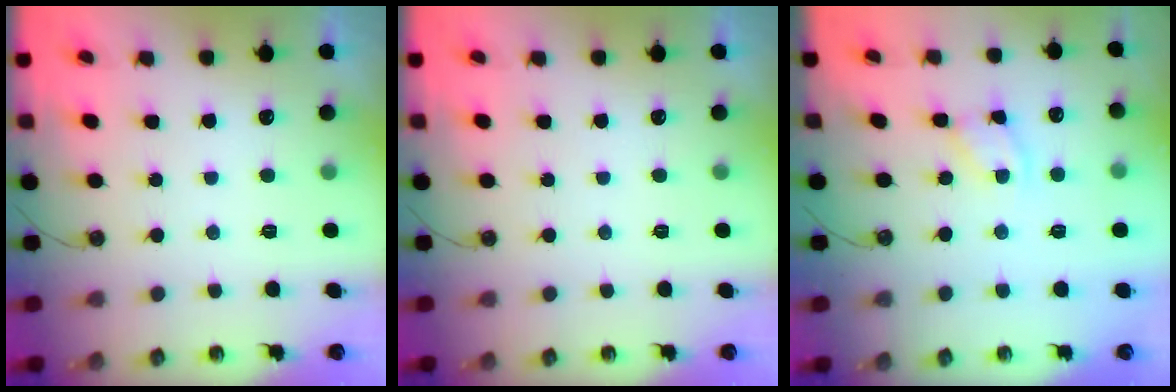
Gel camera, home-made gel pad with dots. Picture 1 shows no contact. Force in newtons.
{"total": 0.0}
{"total": 4.0, "press": 4.0, "slide": 0.2}